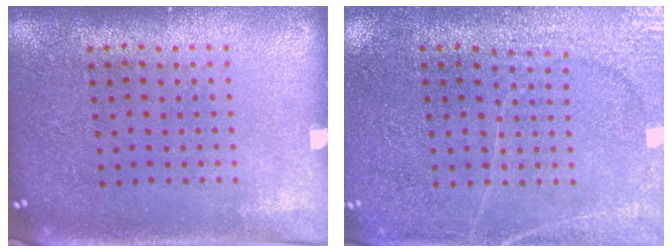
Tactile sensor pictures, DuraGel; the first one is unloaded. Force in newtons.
{"total": 2.8, "press": 2.7, "slide": 0.8}